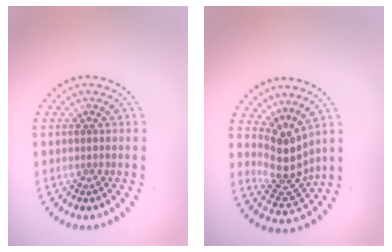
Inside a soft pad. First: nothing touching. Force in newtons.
{"total": 3.8, "press": 2.8, "slide": 2.6}